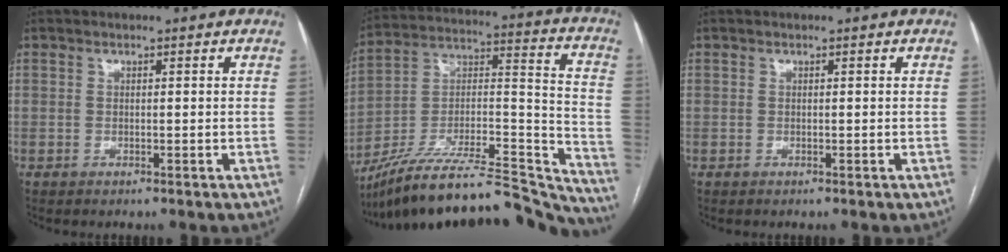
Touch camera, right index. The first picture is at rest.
{"total": 31.8, "force": [-29.0, 4.5, 12.3], "torque": [-0.140, 0.019, -0.431]}
{"total": 0.0}